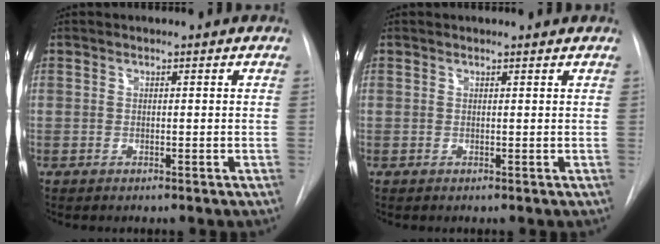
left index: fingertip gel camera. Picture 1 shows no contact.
{"total": 1.2, "force": [1.1, -0.1, 0.1], "torque": [-0.009, -0.002, 0.010]}